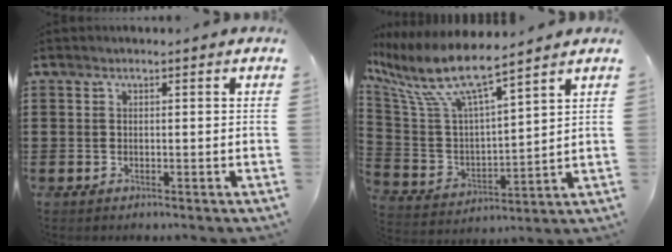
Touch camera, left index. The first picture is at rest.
{"total": 9.9, "force": [7.4, 1.9, 6.3], "torque": [-0.158, -0.044, 0.122]}